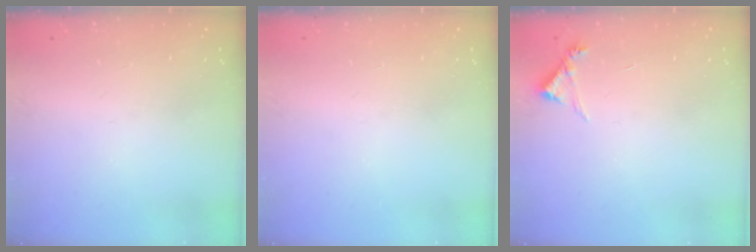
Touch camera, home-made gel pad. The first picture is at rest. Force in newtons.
{"total": 0.0}
{"total": 5.0, "press": 5.0, "slide": 0.5}